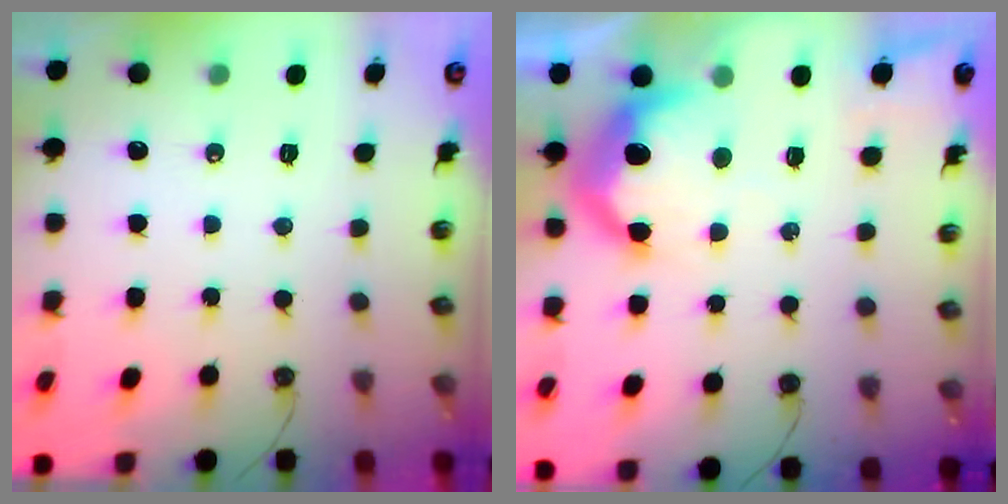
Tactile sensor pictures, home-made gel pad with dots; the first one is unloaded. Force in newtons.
{"total": 17.8, "press": 17.7, "slide": 1.5}